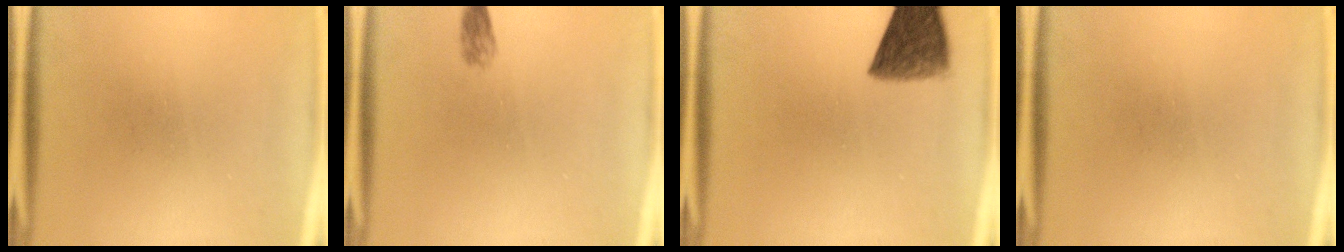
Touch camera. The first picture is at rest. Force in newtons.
{"total": 1.5}
{"total": 8.5}
{"total": 0.0}